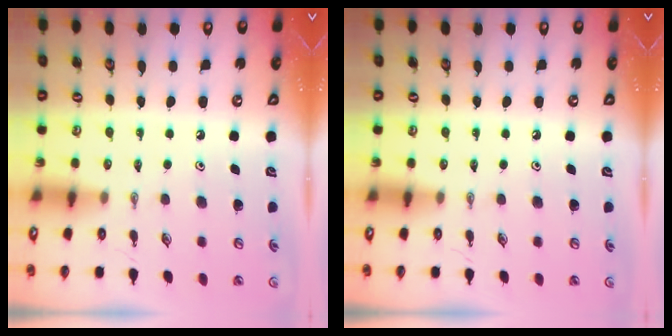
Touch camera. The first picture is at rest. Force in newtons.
{"total": 0.0}